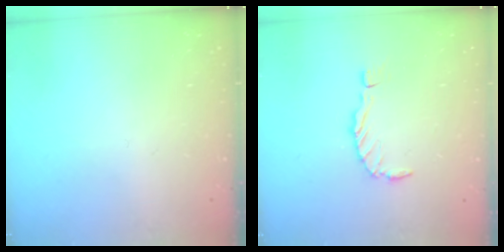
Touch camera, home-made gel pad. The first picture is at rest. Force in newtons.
{"total": 0.0}